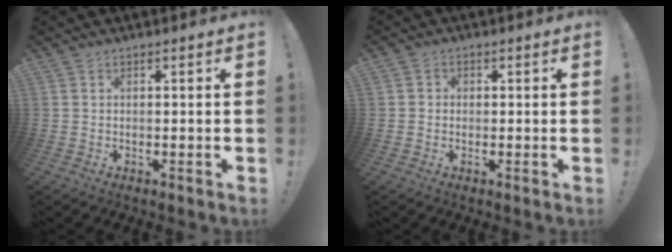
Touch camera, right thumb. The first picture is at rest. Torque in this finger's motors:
{"motor_torque": [-0.13, -0.07, -0.13, 0.03, 0.08]}